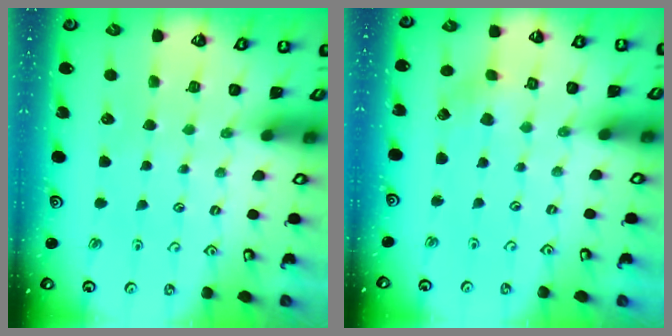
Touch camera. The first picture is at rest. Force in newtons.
{"total": 1.7, "press": 1.6, "slide": 0.2}